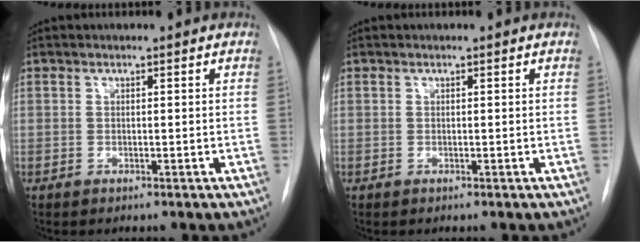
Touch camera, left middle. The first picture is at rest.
{"total": 0.0}